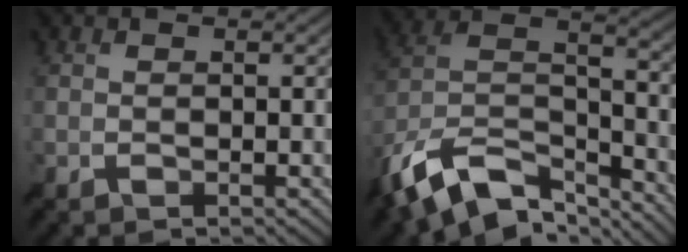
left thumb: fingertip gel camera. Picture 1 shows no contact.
{"total": 14.7, "force": [-10.1, 6.9, 8.3], "torque": [-0.212, -0.007, -0.180]}